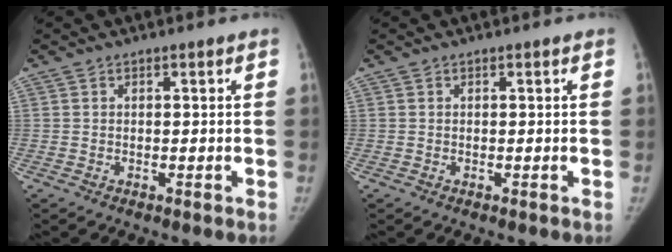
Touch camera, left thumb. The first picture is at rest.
{"total": 0.0}